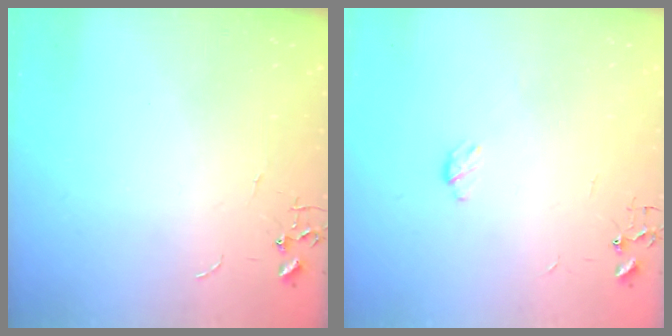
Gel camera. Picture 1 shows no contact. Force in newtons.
{"total": 3.9, "press": 3.8, "slide": 0.5}